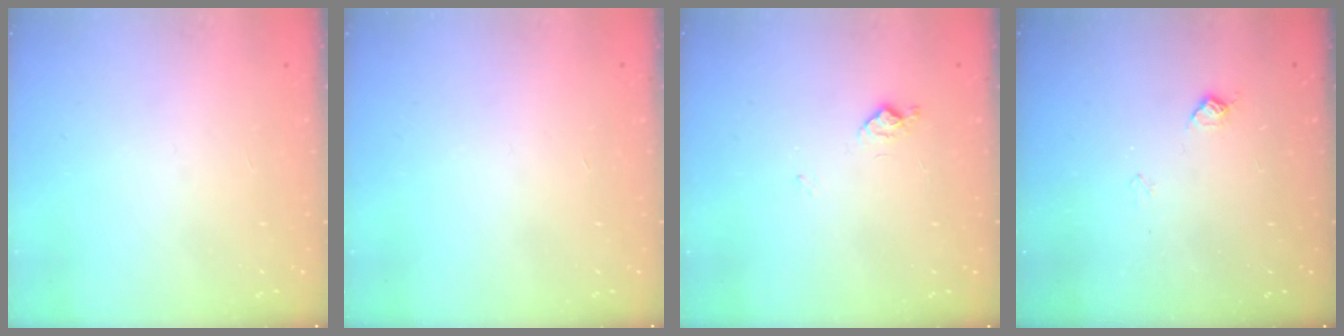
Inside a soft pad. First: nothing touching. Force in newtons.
{"total": 0.0}
{"total": 6.7, "press": 6.6, "slide": 0.8}
{"total": 5.7, "press": 5.7, "slide": 0.7}